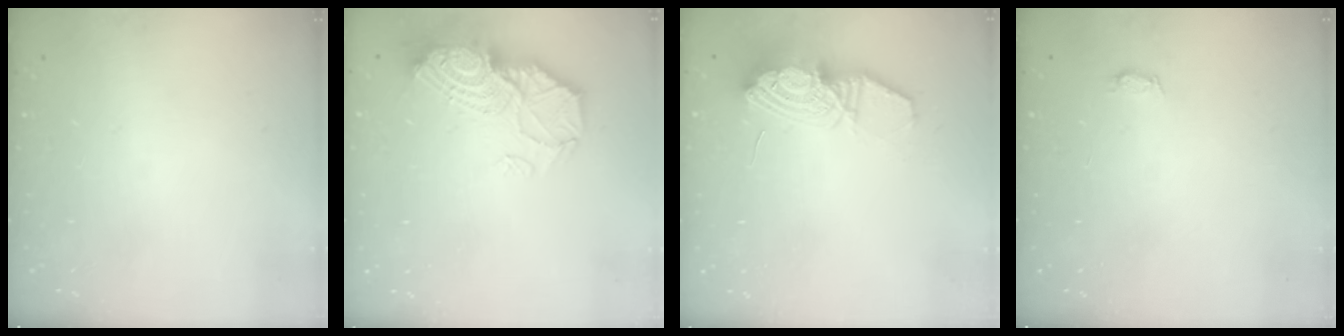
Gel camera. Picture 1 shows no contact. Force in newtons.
{"total": 15.7, "press": 15.6, "slide": 1.3}
{"total": 13.0, "press": 12.9, "slide": 1.3}
{"total": 3.7, "press": 3.6, "slide": 0.5}